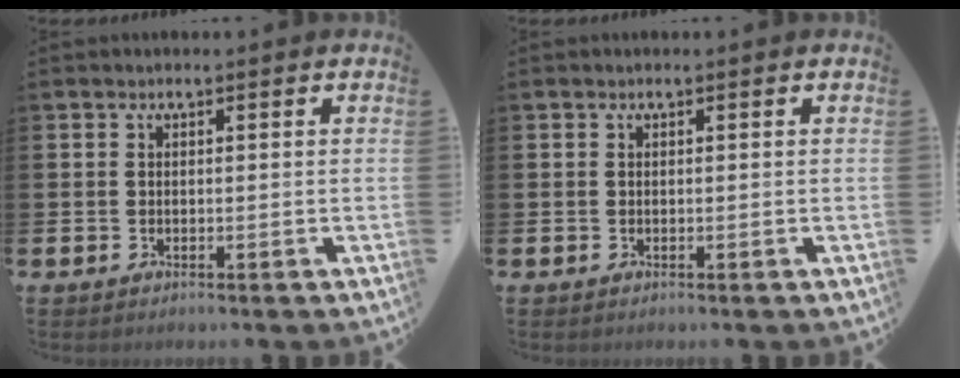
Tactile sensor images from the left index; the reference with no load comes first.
{"total": 0.0}